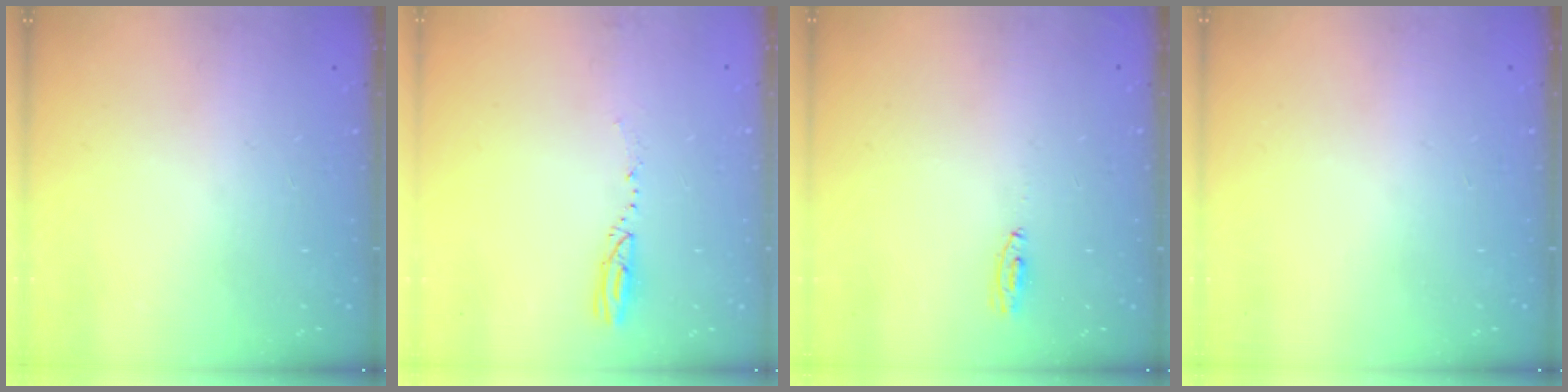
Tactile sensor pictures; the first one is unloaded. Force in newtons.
{"total": 3.4, "press": 3.2, "slide": 1.2}
{"total": 3.4, "press": 3.1, "slide": 1.4}
{"total": 0.0}